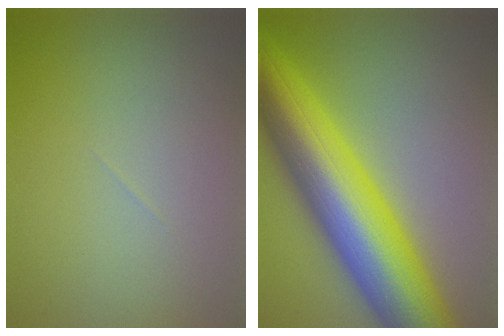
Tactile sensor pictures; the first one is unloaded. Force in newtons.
{"total": 14.3, "press": 14.3, "slide": 0.3}